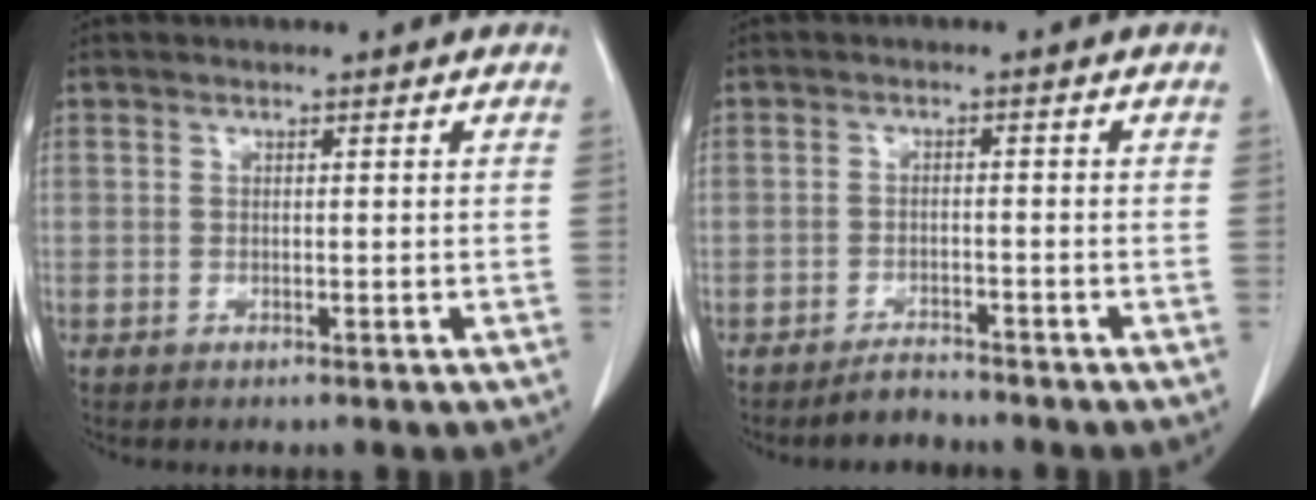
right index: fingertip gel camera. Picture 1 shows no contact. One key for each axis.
{"total": 2.5, "fx": -2.4, "fy": 0.8, "fz": 0.2, "tx": -0.004, "ty": -0.002, "tz": -0.039}